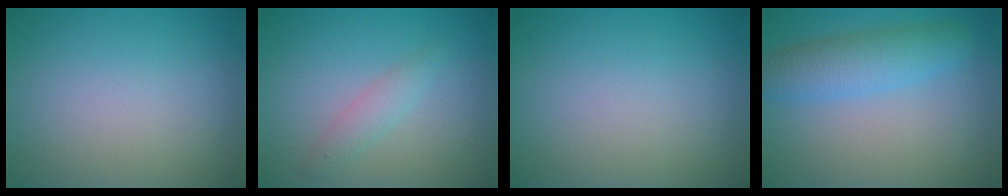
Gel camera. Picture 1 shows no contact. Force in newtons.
{"total": 1.6, "press": 1.6, "slide": 0.0}
{"total": 0.0}
{"total": 4.2, "press": 4.2, "slide": 0.2}